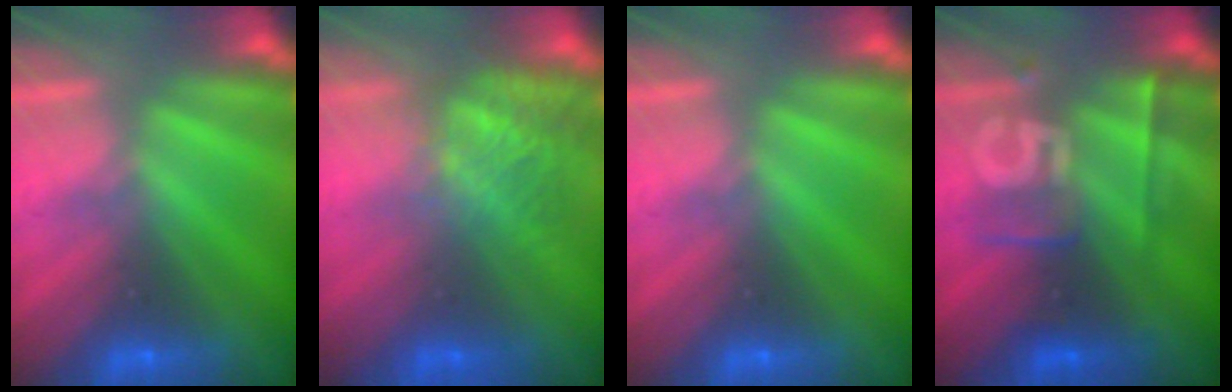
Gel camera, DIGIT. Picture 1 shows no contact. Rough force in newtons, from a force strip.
{"total": 4.5}
{"total": 0.0}
{"total": 2.4}